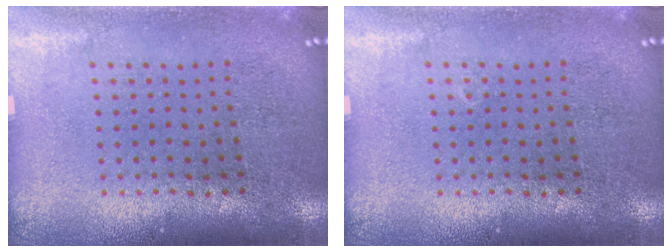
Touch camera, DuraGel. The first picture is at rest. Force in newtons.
{"total": 0.0}